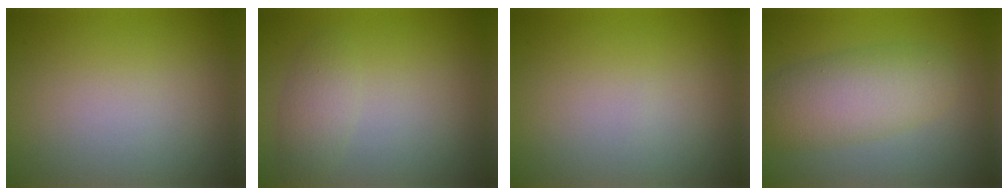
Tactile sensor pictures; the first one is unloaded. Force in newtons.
{"total": 2.0, "press": 2.0, "slide": 0.1}
{"total": 0.0}
{"total": 5.2, "press": 5.2, "slide": 0.1}